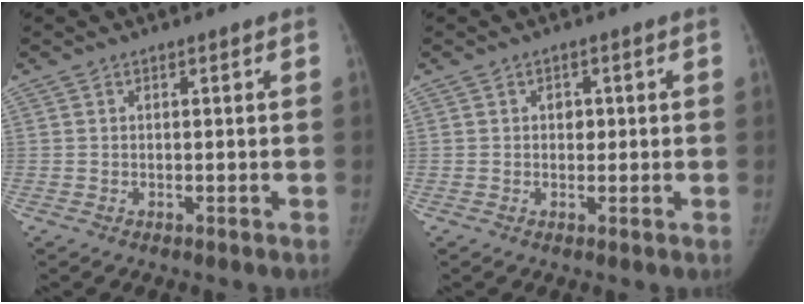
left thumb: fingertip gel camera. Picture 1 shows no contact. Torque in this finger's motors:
{"motor_torque": [0.25, 0.61, -0.20, 0.04, 0.14]}